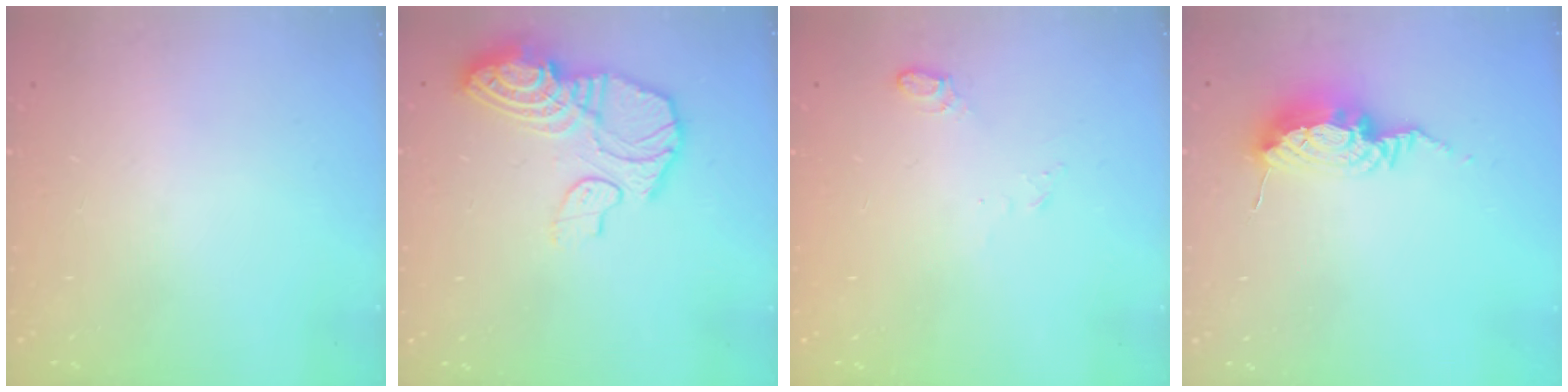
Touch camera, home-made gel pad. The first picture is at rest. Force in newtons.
{"total": 15.8, "press": 15.8, "slide": 1.5}
{"total": 5.2, "press": 5.2, "slide": 0.8}
{"total": 9.5, "press": 9.5, "slide": 1.2}